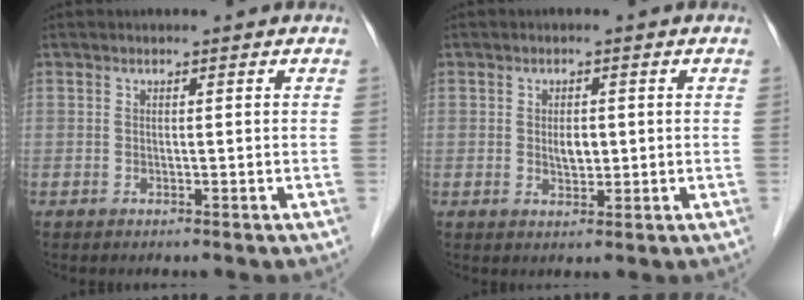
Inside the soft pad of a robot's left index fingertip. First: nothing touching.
{"total": 2.5, "force": [0.1, 1.4, 2.1], "torque": [-0.036, 0.000, 0.002]}